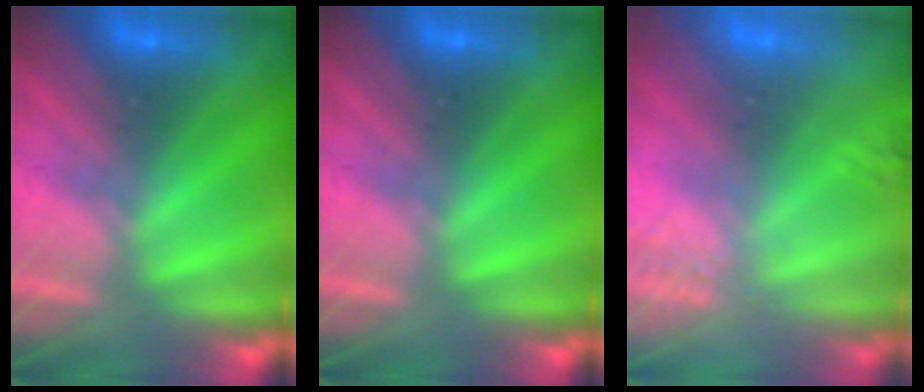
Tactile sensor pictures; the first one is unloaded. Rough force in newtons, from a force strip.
{"total": 0.0}
{"total": 2.4}